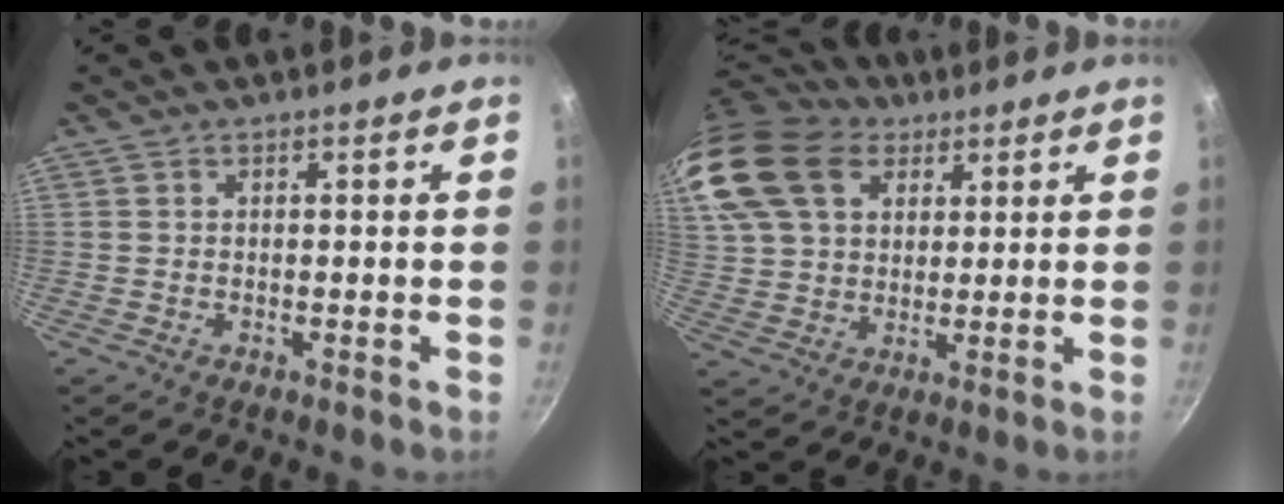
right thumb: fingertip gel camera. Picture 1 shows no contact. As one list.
[{"total": 20.8, "force": [10.9, 14.0, 10.8], "torque": [-0.229, 0.008, 0.204]}]